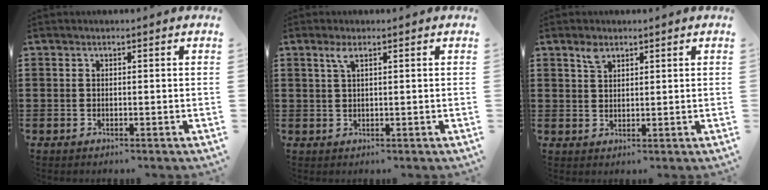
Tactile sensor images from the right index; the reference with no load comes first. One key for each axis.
{"total": 1.9, "fx": 1.0, "fy": 0.5, "fz": 1.6, "tx": -0.035, "ty": 0.003, "tz": 0.016}
{"total": 2.3, "fx": 1.6, "fy": 1.1, "fz": 1.2, "tx": -0.020, "ty": -0.002, "tz": 0.029}